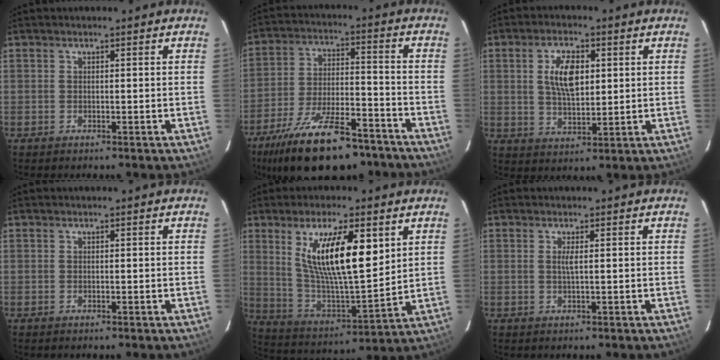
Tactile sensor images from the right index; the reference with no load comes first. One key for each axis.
{"total": 22.9, "fx": -16.5, "fy": 8.6, "fz": 13.3, "tx": -0.248, "ty": -0.019, "tz": -0.251}
{"total": 8.1, "fx": 2.0, "fy": 3.9, "fz": 6.8, "tx": -0.127, "ty": 0.007, "tz": 0.039}
{"total": 0.0}
{"total": 17.3, "fx": 6.9, "fy": 4.6, "fz": 15.2, "tx": -0.266, "ty": -0.007, "tz": 0.133}
{"total": 1.3, "fx": 0.2, "fy": -0.2, "fz": 1.3, "tx": -0.026, "ty": -0.001, "tz": 0.004}